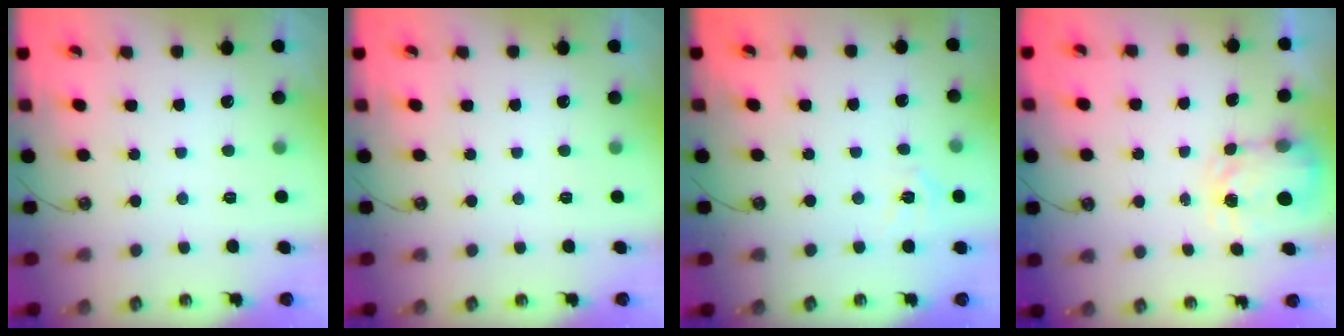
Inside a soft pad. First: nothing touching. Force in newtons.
{"total": 0.0}
{"total": 4.7, "press": 4.7, "slide": 0.6}
{"total": 4.6, "press": 4.5, "slide": 0.6}